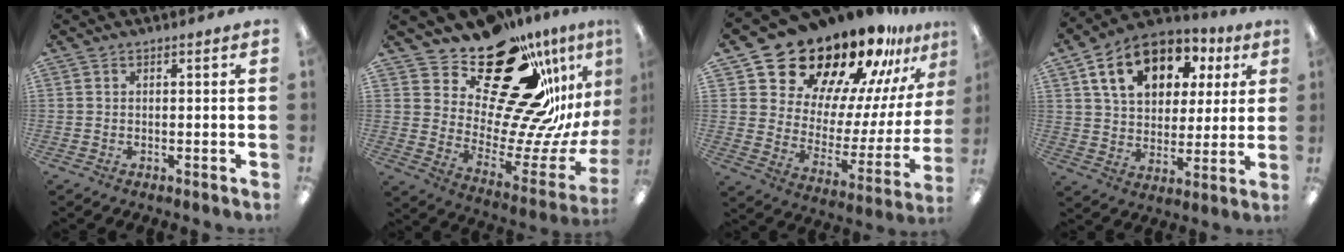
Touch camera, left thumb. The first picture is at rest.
{"total": 28.1, "force": [19.6, 12.4, 15.8], "torque": [-0.199, -0.156, 0.355]}
{"total": 23.2, "force": [20.4, 9.4, 5.8], "torque": [-0.108, -0.168, 0.371]}
{"total": 15.9, "force": [8.3, 10.7, 8.3], "torque": [-0.143, -0.021, 0.152]}